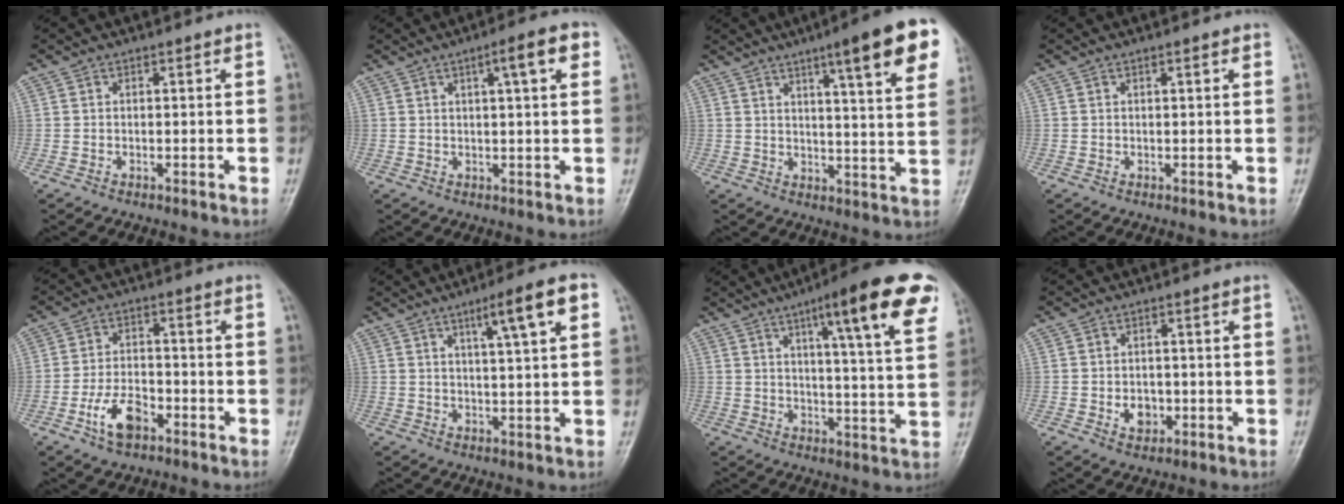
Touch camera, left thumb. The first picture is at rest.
{"total": 6.2, "force": [2.5, 1.0, 5.6], "torque": [-0.078, 0.006, 0.033]}
{"total": 16.0, "force": [8.4, 2.1, 13.5], "torque": [-0.164, -0.030, 0.107]}
{"total": 1.1, "force": [0.5, 0.1, 1.0], "torque": [-0.017, 0.001, 0.007]}
{"total": 7.1, "force": [-3.8, 3.9, 4.5], "torque": [-0.078, 0.023, -0.070]}
{"total": 8.5, "force": [3.8, 0.7, 7.6], "torque": [-0.119, 0.000, 0.057]}
{"total": 17.9, "force": [9.1, 2.7, 15.2], "torque": [-0.191, -0.028, 0.119]}
{"total": 3.7, "force": [-1.1, 3.0, 1.9], "torque": [-0.013, 0.005, -0.012]}